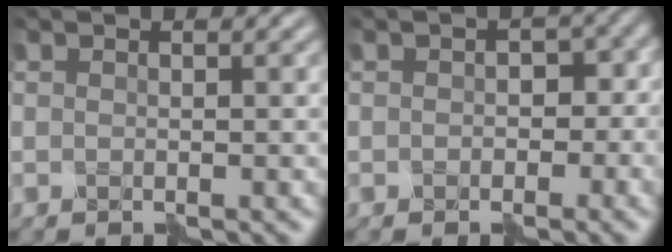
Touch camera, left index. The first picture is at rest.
{"total": 1.8, "force": [-0.3, 1.5, 1.0], "torque": [-0.006, -0.002, -0.006]}